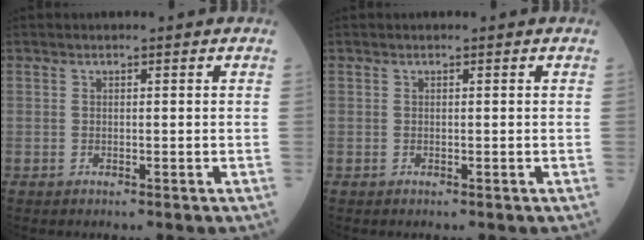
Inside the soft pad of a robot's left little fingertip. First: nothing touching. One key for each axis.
{"total": 0.0}